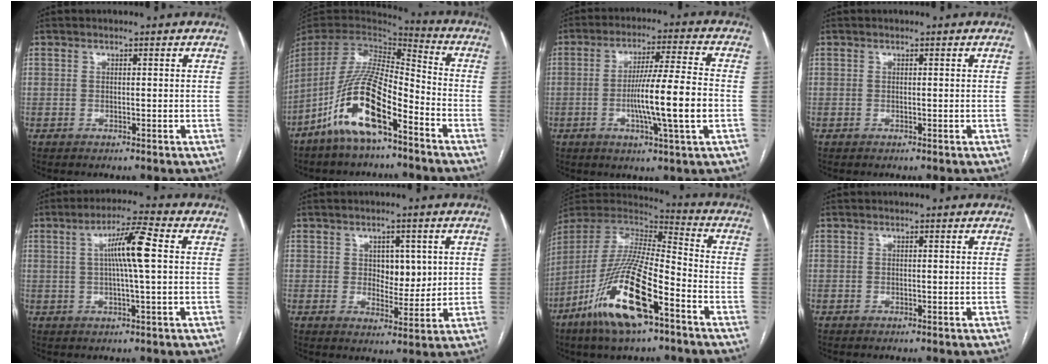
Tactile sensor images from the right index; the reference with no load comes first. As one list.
[{"total": 15.1, "force": [-8.4, 3.8, 12.0], "torque": [-0.245, -0.008, -0.156]}, {"total": 11.9, "force": [-2.2, -0.6, 11.7], "torque": [-0.206, -0.005, -0.044]}, {"total": 0.0}, {"total": 7.7, "force": [1.2, -0.2, 7.6], "torque": [-0.134, 0.009, 0.018]}, {"total": 5.5, "force": [1.2, 3.2, 4.3], "torque": [-0.052, 0.001, 0.024]}, {"total": 20.2, "force": [-10.4, 4.2, 16.8], "torque": [-0.364, -0.038, -0.195]}, {"total": 0.0}]